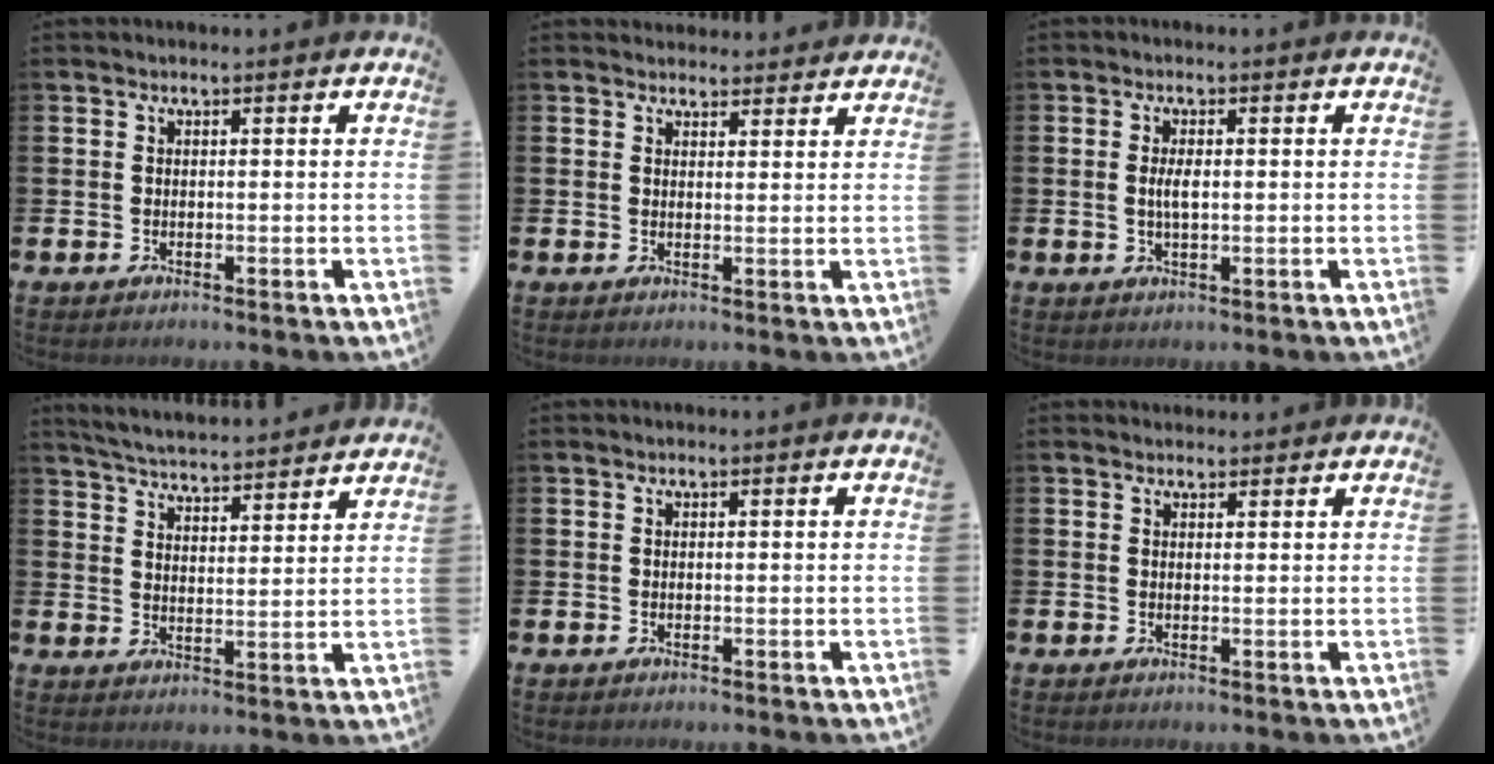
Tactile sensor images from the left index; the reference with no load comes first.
{"total": 2.5, "force": [2.4, 0.7, -0.2], "torque": [0.008, -0.013, 0.043]}
{"total": 2.7, "force": [0.0, 1.1, 2.5], "torque": [-0.048, 0.002, -0.001]}
{"total": 5.2, "force": [5.2, 0.2, 0.5], "torque": [-0.035, -0.037, 0.091]}
{"total": 0.0}
{"total": 1.2, "force": [1.1, 0.5, 0.1], "torque": [0.006, 0.000, 0.019]}